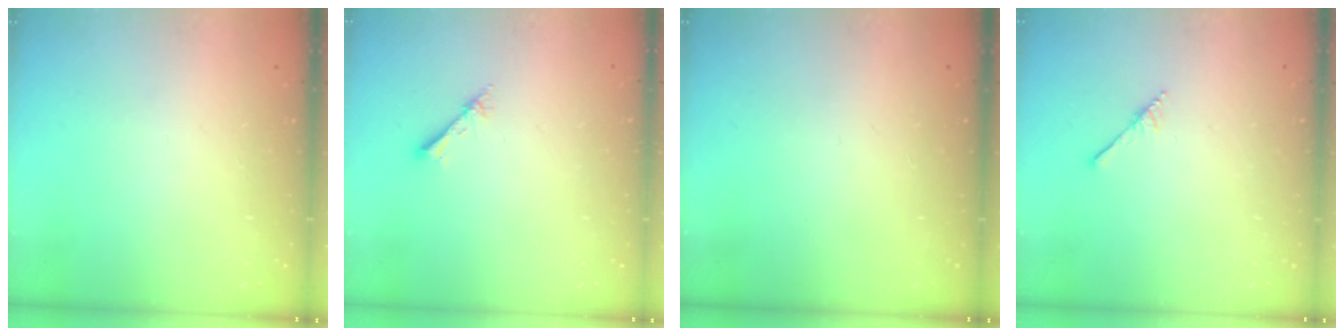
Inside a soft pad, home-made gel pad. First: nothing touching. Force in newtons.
{"total": 2.4, "press": 2.4, "slide": 0.3}
{"total": 0.0}
{"total": 2.9, "press": 2.9, "slide": 0.2}